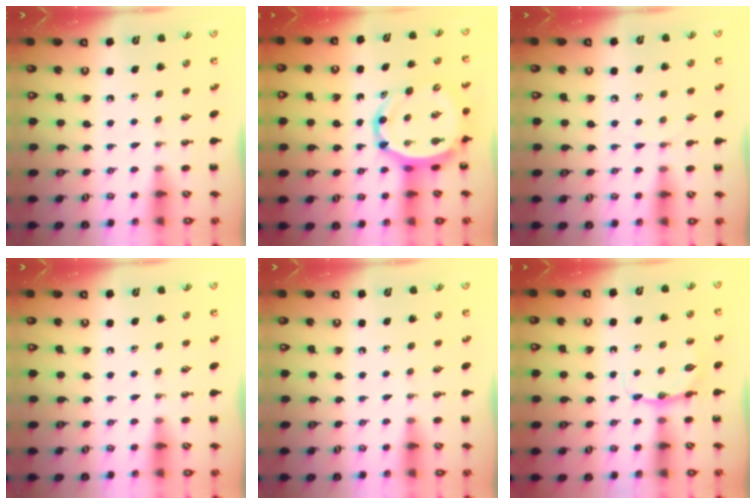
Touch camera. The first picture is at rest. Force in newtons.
{"total": 9.7, "press": 9.3, "slide": 2.8}
{"total": 4.4, "press": 4.1, "slide": 1.6}
{"total": 0.0}
{"total": 0.0}
{"total": 4.8, "press": 4.6, "slide": 1.4}